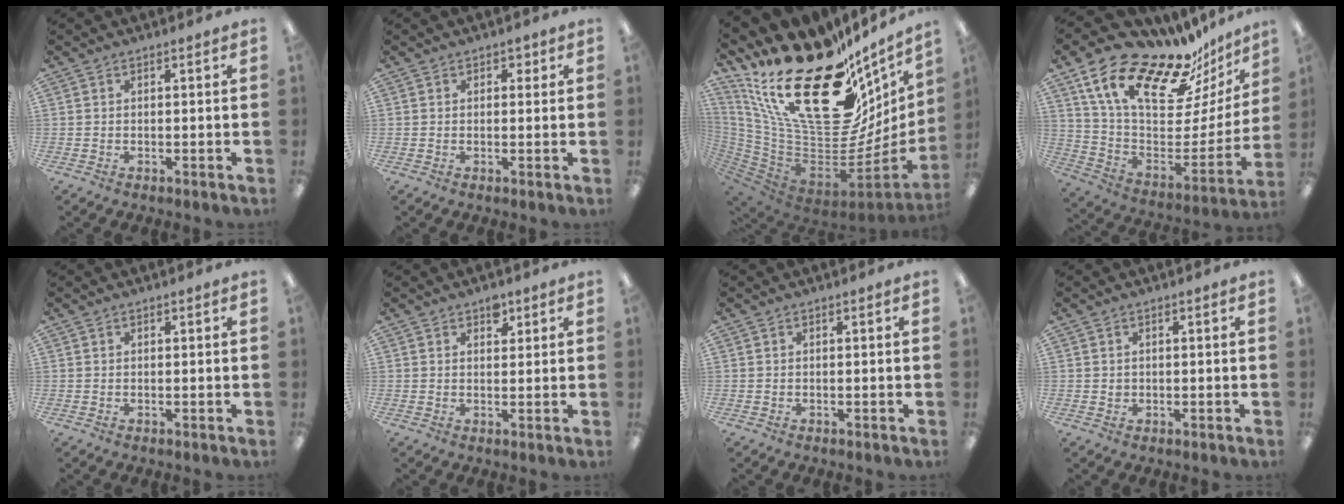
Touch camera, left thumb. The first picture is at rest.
{"total": 1.6, "force": [0.7, 1.4, 0.5], "torque": [0.006, -0.003, 0.008]}
{"total": 37.5, "force": [17.3, 18.9, 27.3], "torque": [-0.450, -0.153, 0.346]}
{"total": 22.3, "force": [16.8, 8.0, 12.2], "torque": [-0.202, -0.125, 0.292]}
{"total": 0.5, "force": [0.4, 0.4, 0.0], "torque": [0.000, 0.002, 0.007]}
{"total": 3.2, "force": [2.2, 2.0, 1.3], "torque": [0.004, -0.010, 0.034]}
{"total": 0.0}
{"total": 1.0, "force": [0.2, 0.9, 0.1], "torque": [0.005, 0.002, 0.001]}